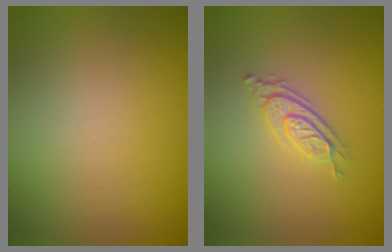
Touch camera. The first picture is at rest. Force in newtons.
{"total": 2.8, "press": 2.1, "slide": 1.9}